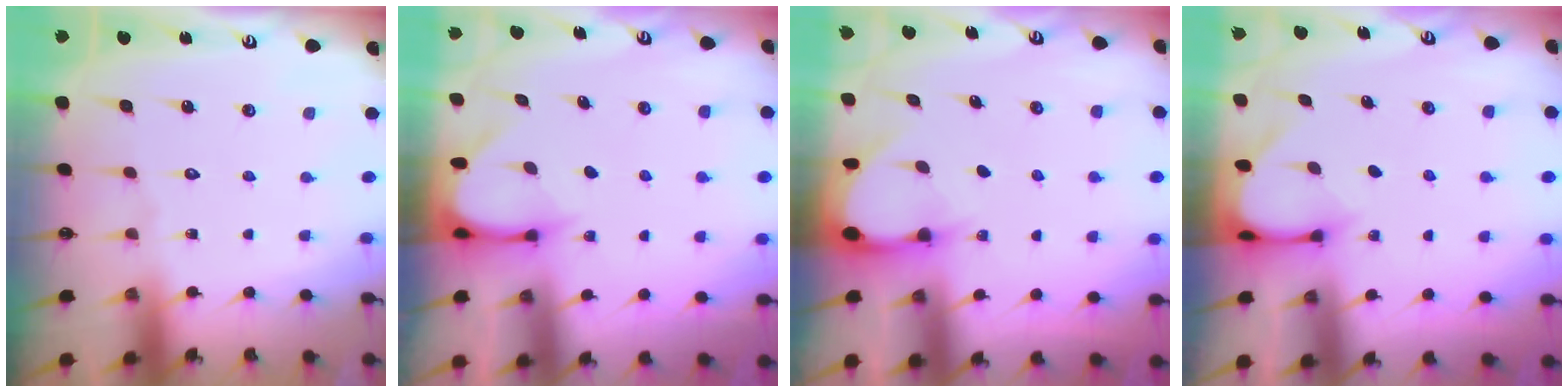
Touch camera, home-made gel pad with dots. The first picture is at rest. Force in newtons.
{"total": 3.7, "press": 3.6, "slide": 0.3}
{"total": 2.9, "press": 2.9, "slide": 0.3}
{"total": 3.4, "press": 3.4, "slide": 0.3}